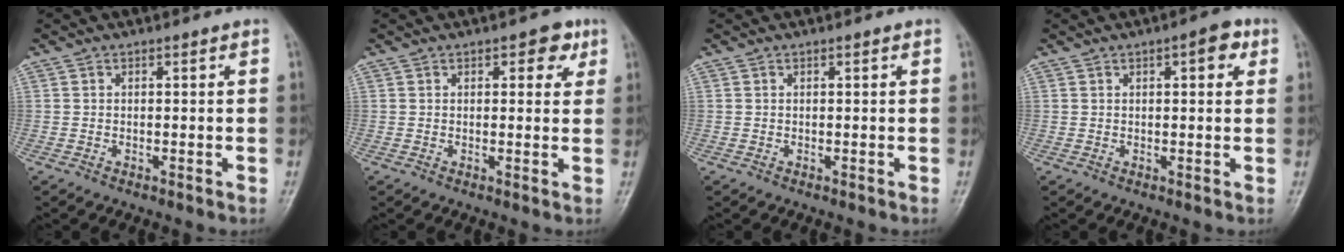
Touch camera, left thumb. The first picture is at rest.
{"total": 4.4, "force": [2.0, 2.3, 3.1], "torque": [-0.015, -0.003, 0.016]}
{"total": 0.5, "force": [0.2, 0.1, 0.5], "torque": [-0.008, 0.000, 0.002]}
{"total": 4.5, "force": [1.8, 1.7, 3.7], "torque": [-0.036, 0.001, 0.017]}